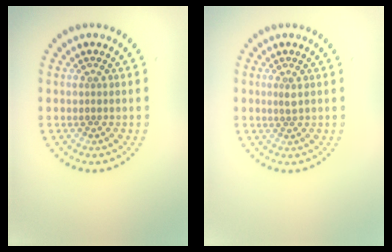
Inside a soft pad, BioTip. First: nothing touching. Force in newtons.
{"total": 0.9, "press": 0.6, "slide": 0.7}